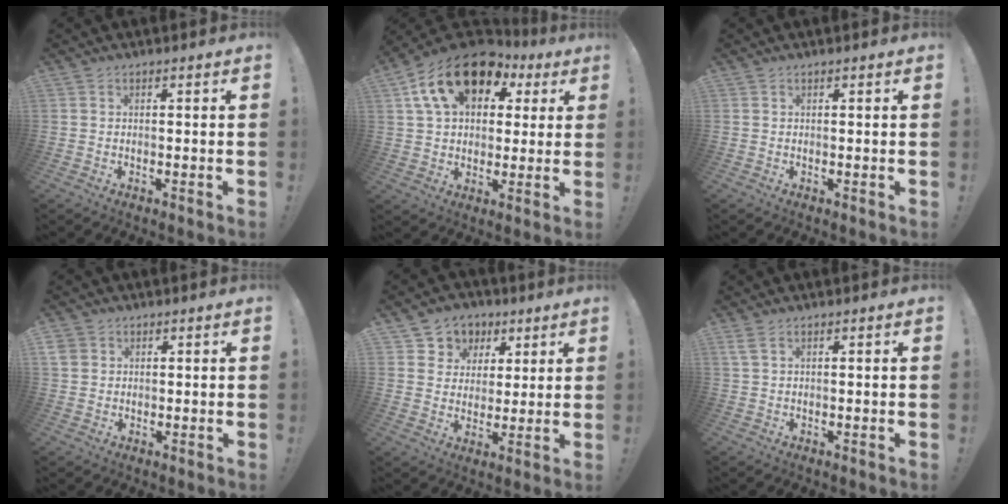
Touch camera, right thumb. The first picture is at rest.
{"total": 19.1, "force": [8.9, 12.1, 11.8], "torque": [-0.190, -0.030, 0.161]}
{"total": 0.0}
{"total": 3.7, "force": [1.4, 3.3, 1.0], "torque": [-0.010, -0.003, 0.027]}
{"total": 7.7, "force": [2.9, 7.0, 1.2], "torque": [-0.008, -0.024, 0.060]}
{"total": 2.3, "force": [1.1, 0.6, 2.0], "torque": [-0.039, 0.000, 0.022]}